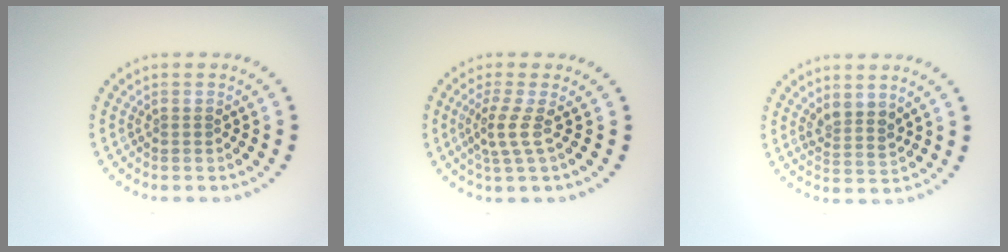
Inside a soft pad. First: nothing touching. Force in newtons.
{"total": 2.3, "press": 1.6, "slide": 1.6}
{"total": 2.1, "press": 1.7, "slide": 1.3}